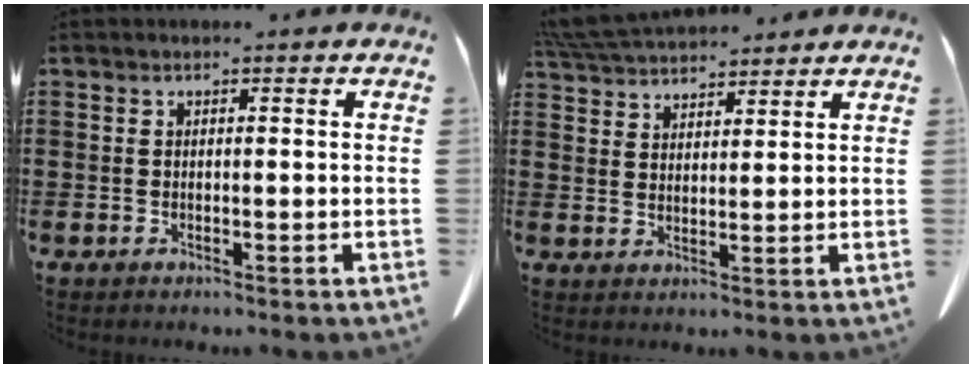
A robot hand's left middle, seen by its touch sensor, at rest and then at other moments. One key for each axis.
{"total": 6.1, "fx": 5.8, "fy": 1.0, "fz": 1.3, "tx": -0.045, "ty": -0.015, "tz": 0.111}